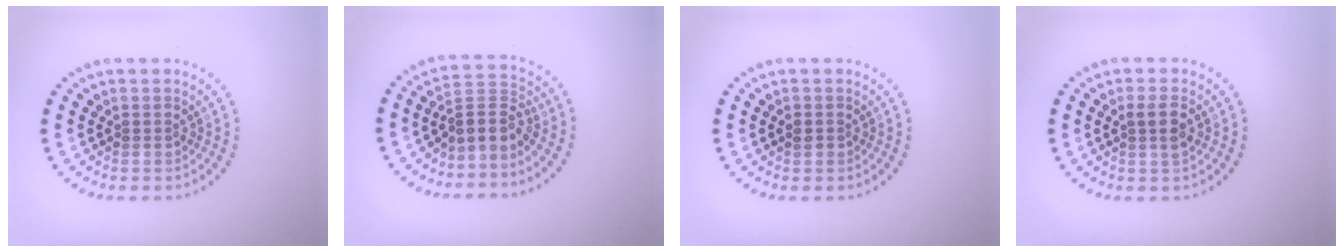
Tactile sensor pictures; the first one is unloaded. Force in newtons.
{"total": 3.0, "press": 2.1, "slide": 2.2}
{"total": 0.7, "press": 0.7, "slide": 0.2}
{"total": 1.8, "press": 1.7, "slide": 0.6}